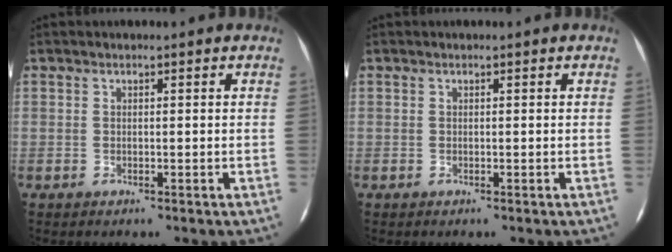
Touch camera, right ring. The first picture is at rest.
{"total": 0.0}